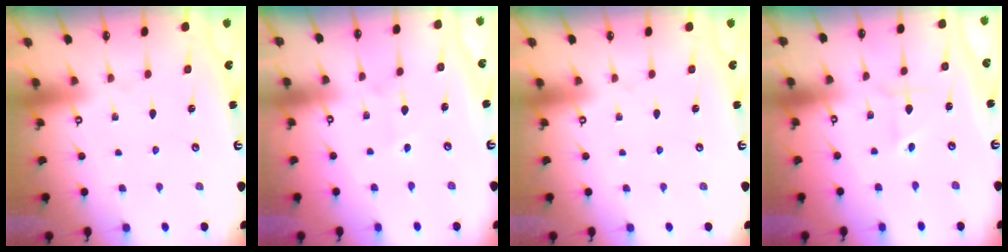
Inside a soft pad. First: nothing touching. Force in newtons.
{"total": 3.7, "press": 3.7, "slide": 0.4}
{"total": 0.0}
{"total": 1.8, "press": 1.8, "slide": 0.2}